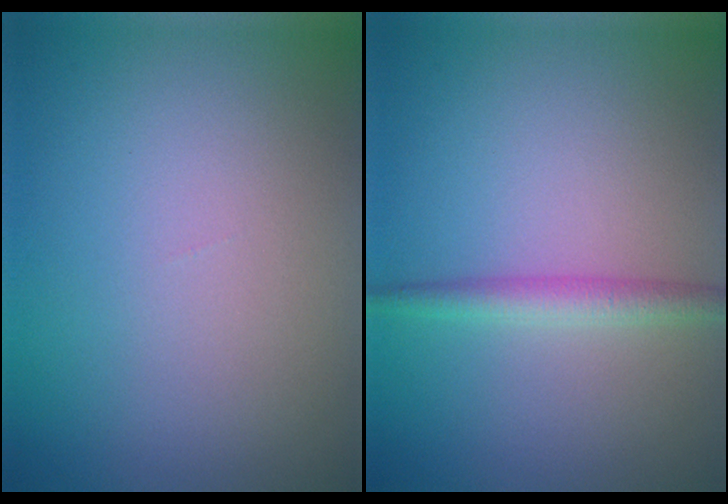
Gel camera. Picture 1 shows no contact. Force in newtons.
{"total": 2.1, "press": 2.1, "slide": 0.0}